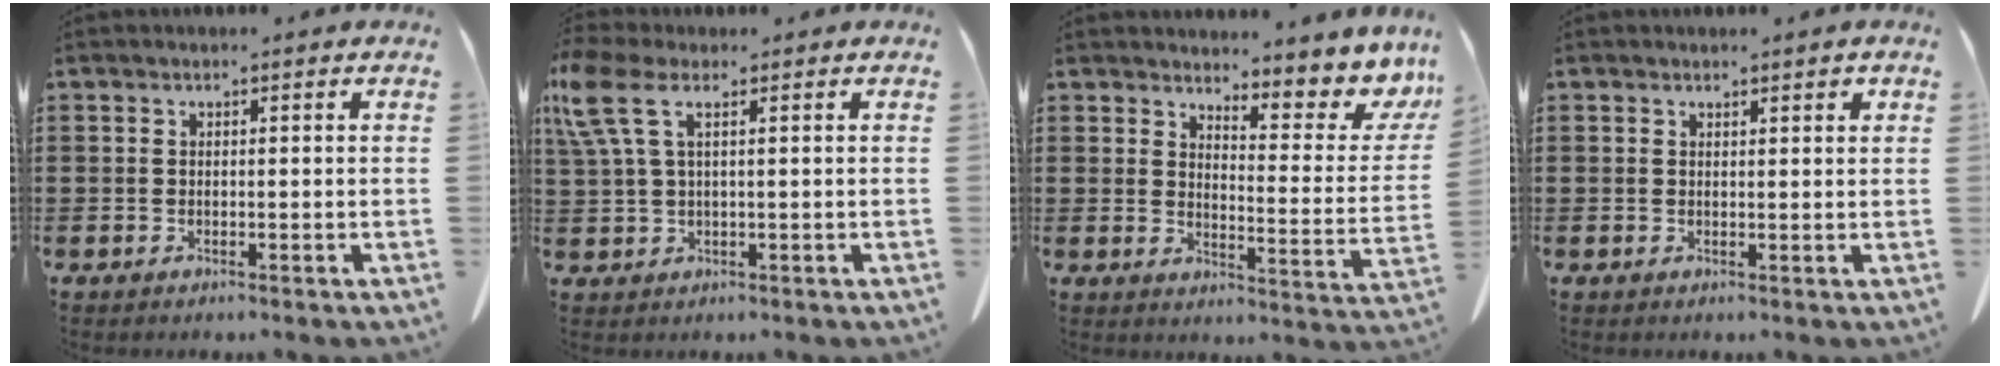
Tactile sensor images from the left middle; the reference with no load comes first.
{"total": 5.1, "force": [2.0, 2.0, 4.2], "torque": [-0.121, -0.005, 0.027]}
{"total": 6.6, "force": [6.0, 1.2, 2.6], "torque": [-0.045, -0.051, 0.098]}
{"total": 1.2, "force": [1.1, 0.1, 0.4], "torque": [-0.009, 0.000, 0.020]}